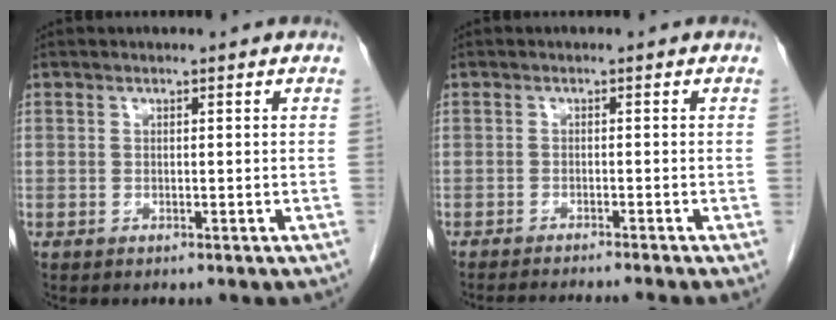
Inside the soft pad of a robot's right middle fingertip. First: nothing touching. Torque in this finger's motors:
{"motor_torque": [1.12, -1.02, 0.08, 0.05]}